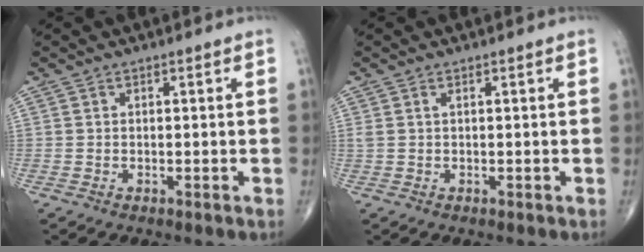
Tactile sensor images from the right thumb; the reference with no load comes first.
{"total": 1.0, "force": [0.4, 0.3, 0.9], "torque": [-0.030, 0.012, 0.013]}